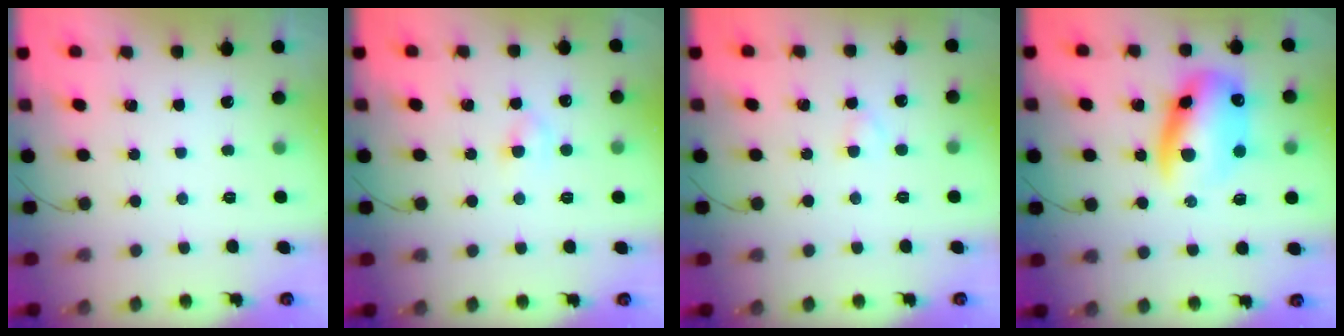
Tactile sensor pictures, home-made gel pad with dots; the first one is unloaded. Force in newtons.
{"total": 2.8, "press": 2.6, "slide": 1.0}
{"total": 1.8, "press": 1.5, "slide": 0.9}
{"total": 14.3, "press": 13.8, "slide": 3.6}